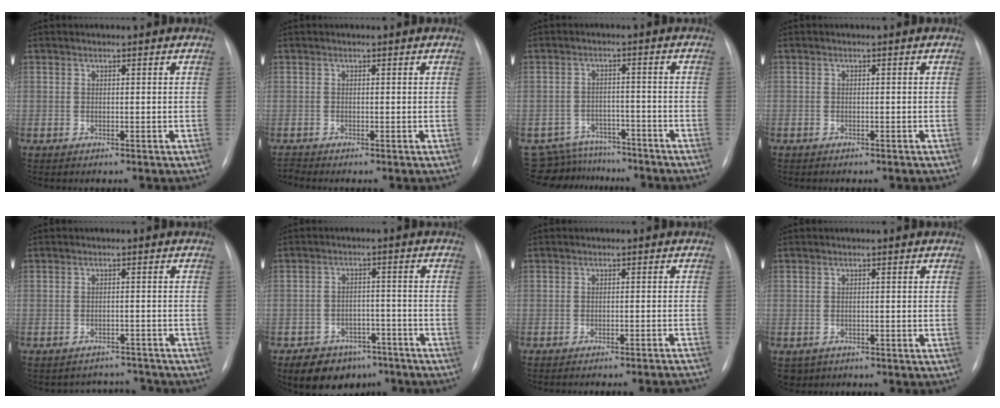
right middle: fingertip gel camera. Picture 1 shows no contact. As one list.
[{"total": 0.7, "force": [-0.6, -0.4, -0.1], "torque": [0.001, -0.007, -0.010]}, {"total": 10.8, "force": [-10.0, 4.0, 0.9], "torque": [-0.019, 0.015, -0.137]}, {"total": 1.2, "force": [-0.9, 0.5, 0.4], "torque": [-0.011, 0.001, -0.012]}, {"total": 4.7, "force": [-4.3, 1.2, -1.3], "torque": [0.020, 0.020, -0.055]}, {"total": 9.1, "force": [-6.7, 5.6, 2.6], "torque": [-0.029, 0.013, -0.097]}, {"total": 9.6, "force": [-9.2, 0.1, 2.7], "torque": [-0.015, 0.000, -0.101]}, {"total": 2.7, "force": [-1.6, 2.1, 0.4], "torque": [-0.002, 0.002, -0.022]}]